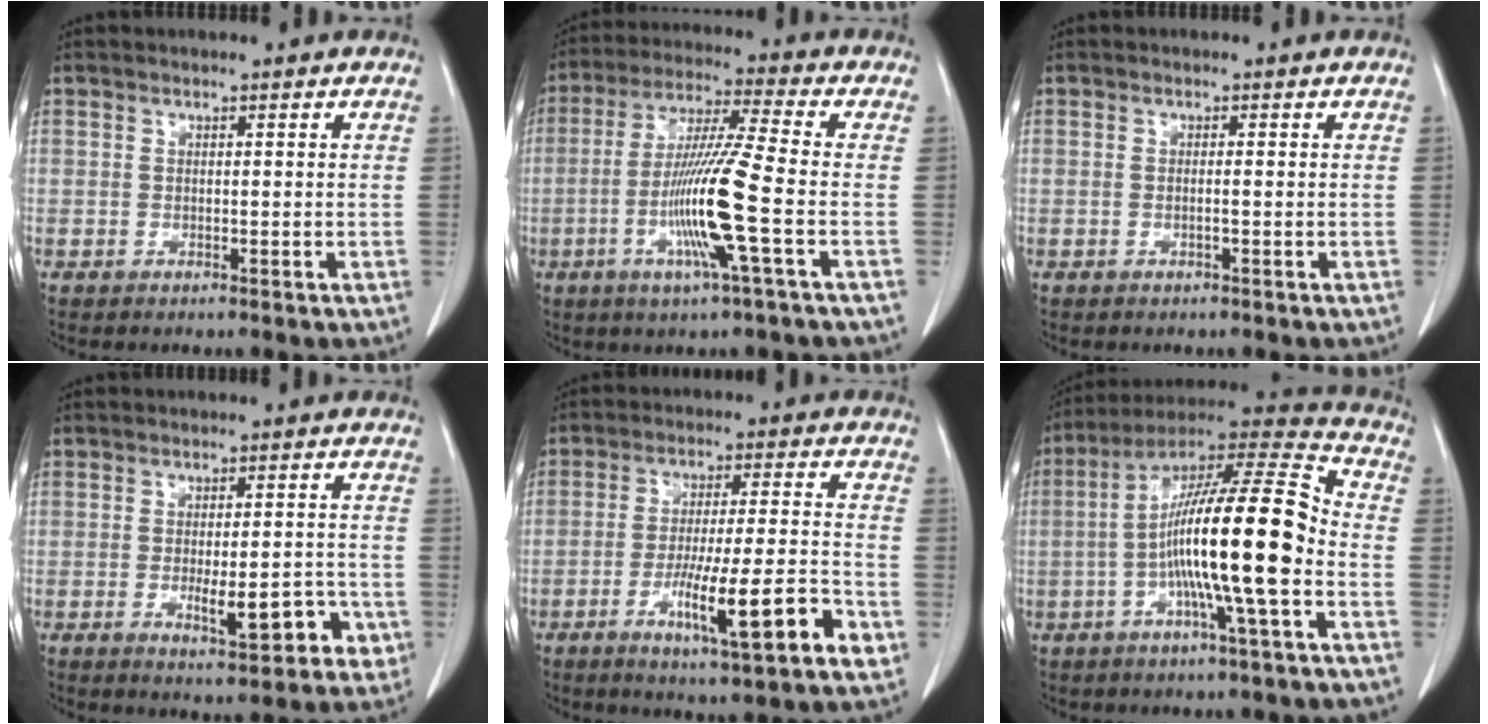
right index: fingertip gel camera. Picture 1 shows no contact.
{"total": 12.7, "force": [-3.5, -1.1, 12.2], "torque": [-0.242, -0.012, -0.072]}
{"total": 0.7, "force": [-0.2, -0.1, 0.6], "torque": [-0.011, 0.001, -0.004]}
{"total": 8.0, "force": [-2.7, 2.6, 7.0], "torque": [-0.088, 0.002, -0.030]}
{"total": 14.2, "force": [-5.7, 1.3, 13.0], "torque": [-0.215, -0.005, -0.084]}
{"total": 18.7, "force": [-3.6, 0.8, 18.4], "torque": [-0.323, 0.012, -0.071]}